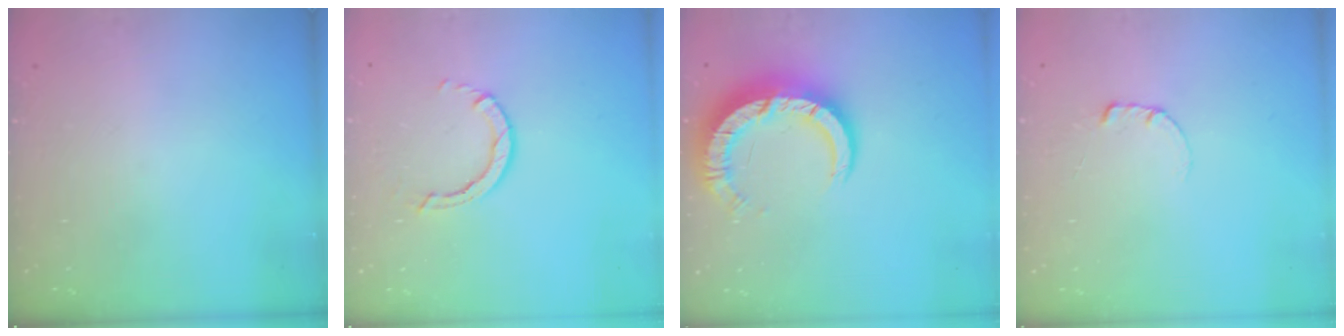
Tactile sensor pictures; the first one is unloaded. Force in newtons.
{"total": 2.8, "press": 2.8, "slide": 0.2}
{"total": 11.8, "press": 11.7, "slide": 1.3}
{"total": 0.6, "press": 0.5, "slide": 0.2}